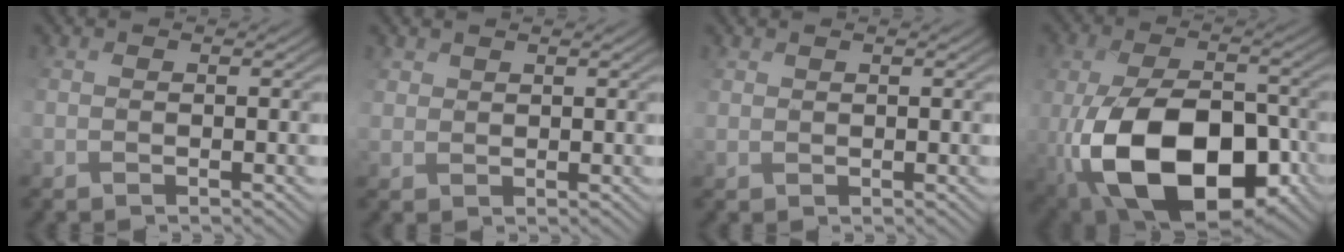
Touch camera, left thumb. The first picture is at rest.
{"total": 1.8, "force": [1.1, 1.0, -0.9], "torque": [0.005, 0.000, 0.024]}
{"total": 1.0, "force": [0.3, 0.2, -0.9], "torque": [0.006, -0.001, 0.014]}
{"total": 16.6, "force": [-4.3, 10.3, 12.3], "torque": [-0.244, -0.037, -0.047]}